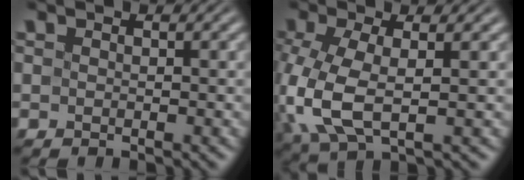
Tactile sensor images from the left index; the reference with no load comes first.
{"total": 6.3, "force": [-0.6, 2.9, 5.6], "torque": [-0.141, -0.004, -0.013]}